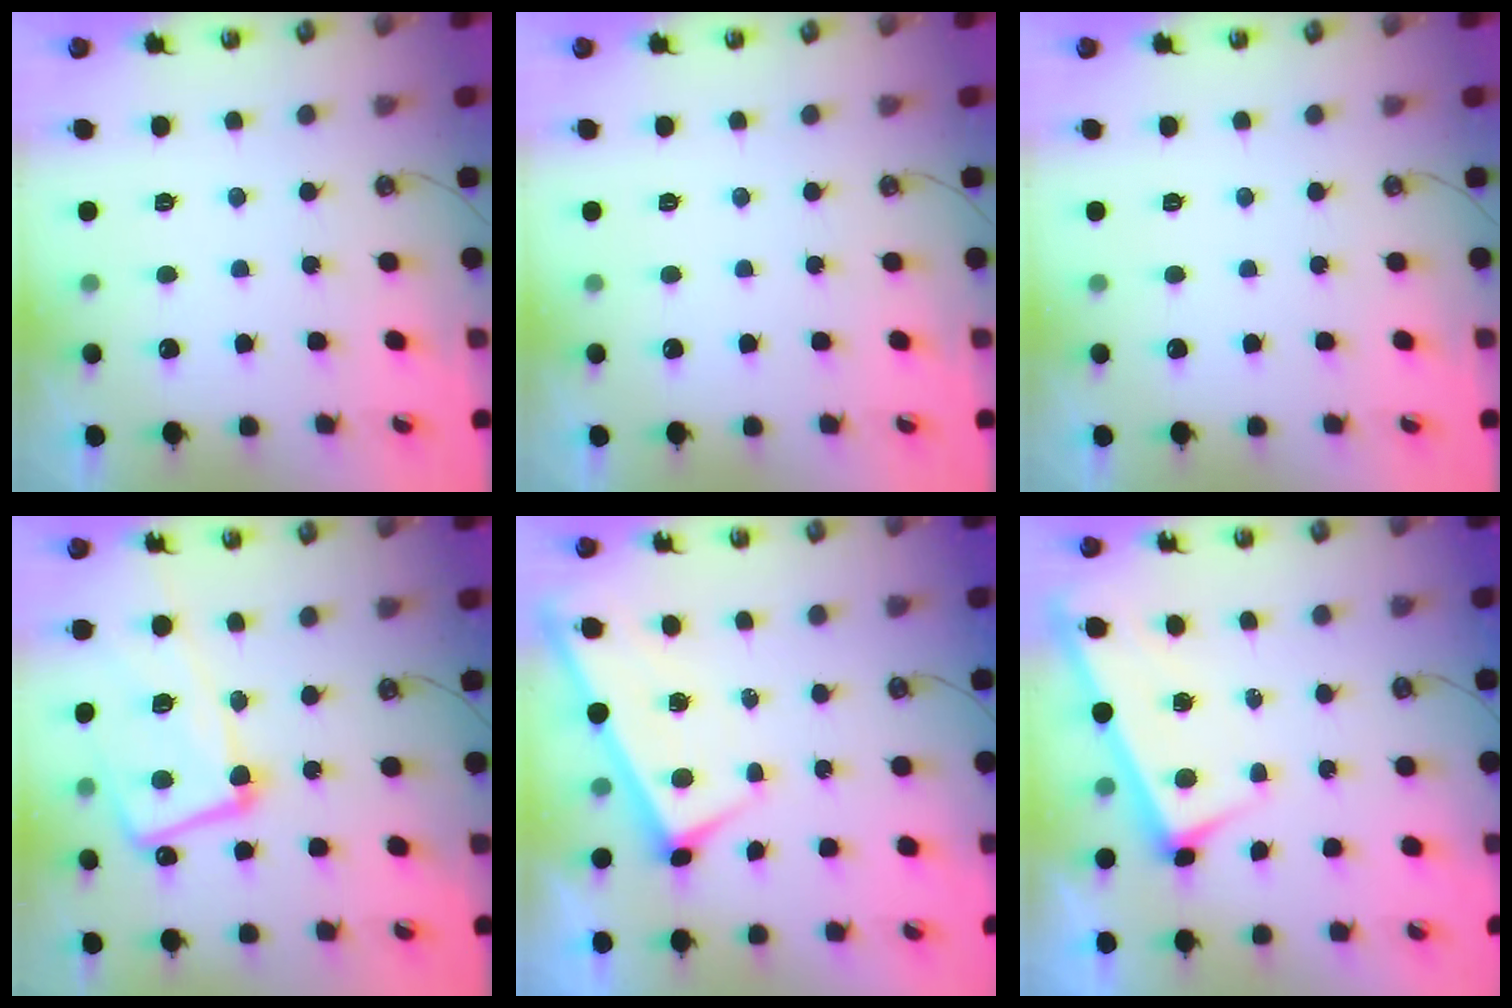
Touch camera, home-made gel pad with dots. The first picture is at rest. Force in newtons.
{"total": 0.0}
{"total": 0.0}
{"total": 15.3, "press": 15.3, "slide": 1.3}
{"total": 1.7, "press": 1.7, "slide": 0.1}
{"total": 3.4, "press": 3.4, "slide": 0.2}